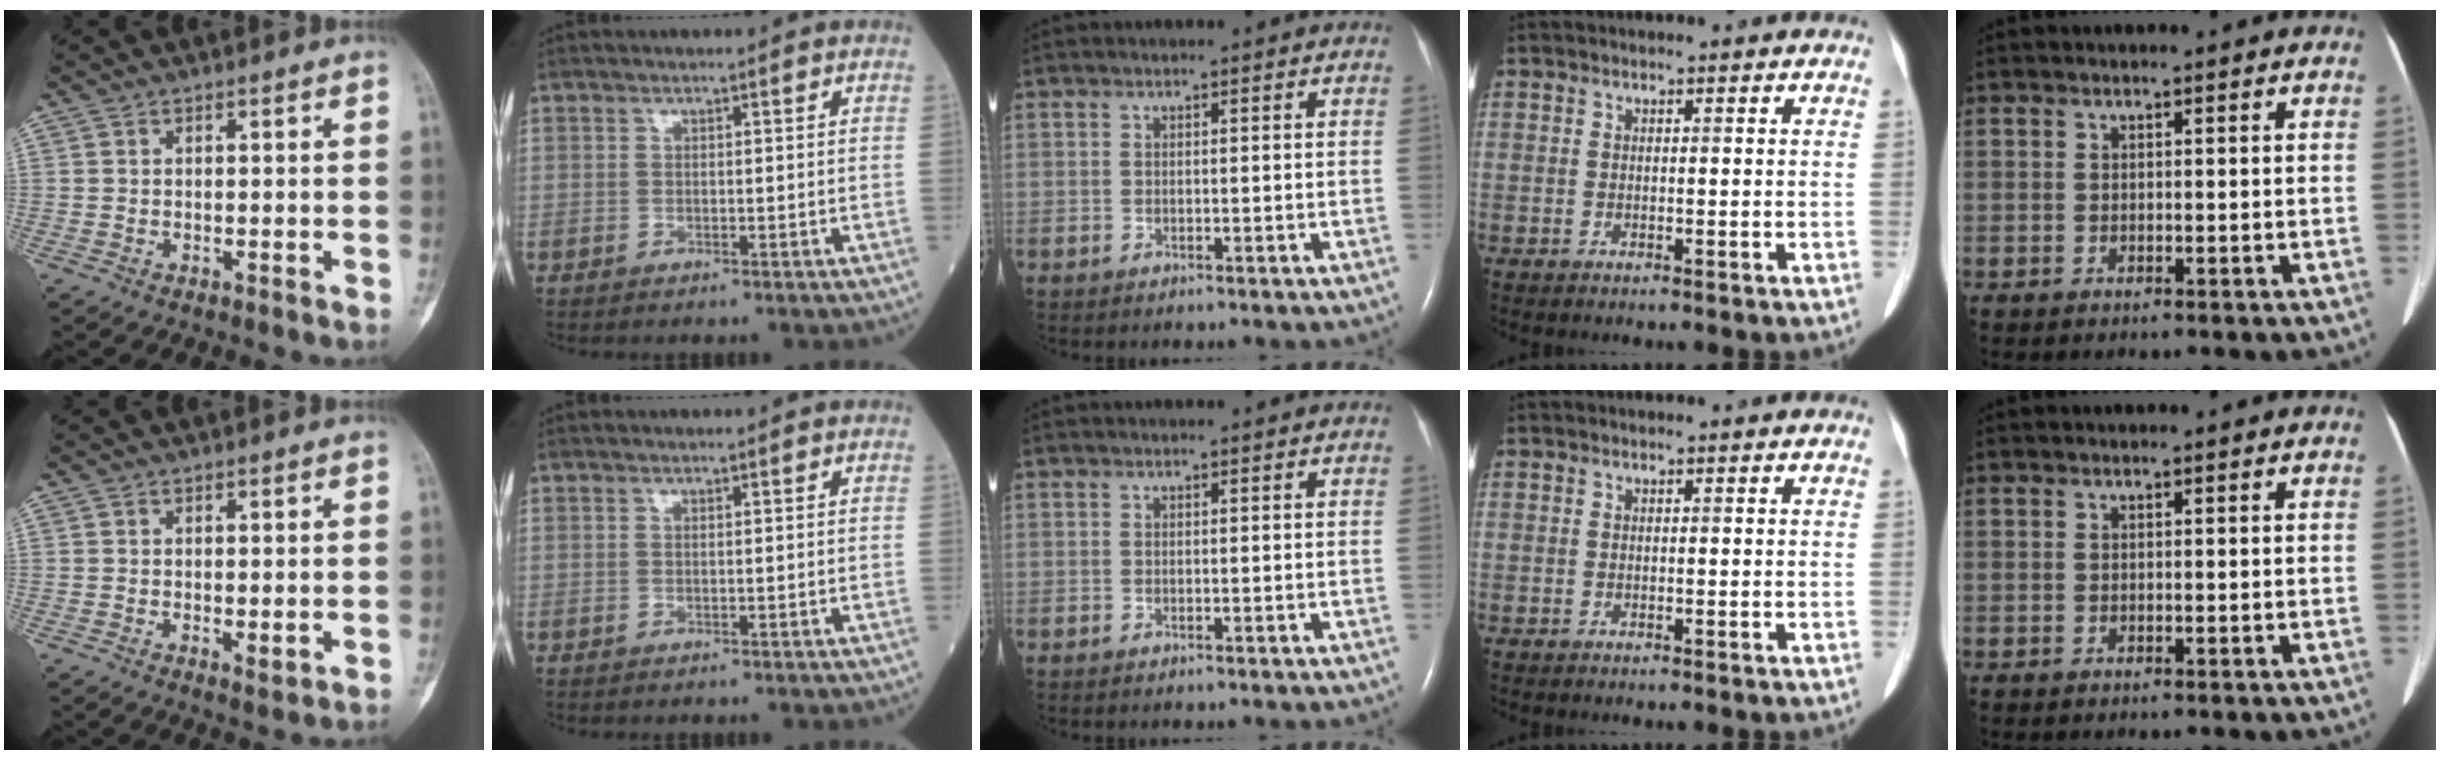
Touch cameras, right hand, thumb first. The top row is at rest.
{"thumb": {"total": 2.0, "force": [-0.2, 0.8, 1.8], "torque": [-0.031, -0.008, 0.001]}}